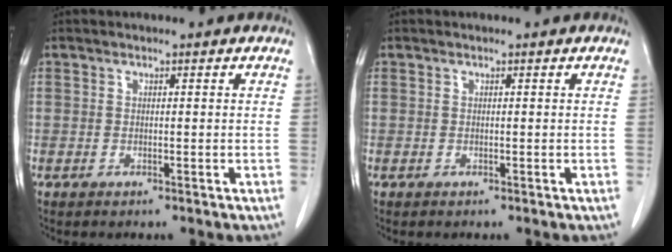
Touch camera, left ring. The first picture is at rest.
{"total": 0.0}